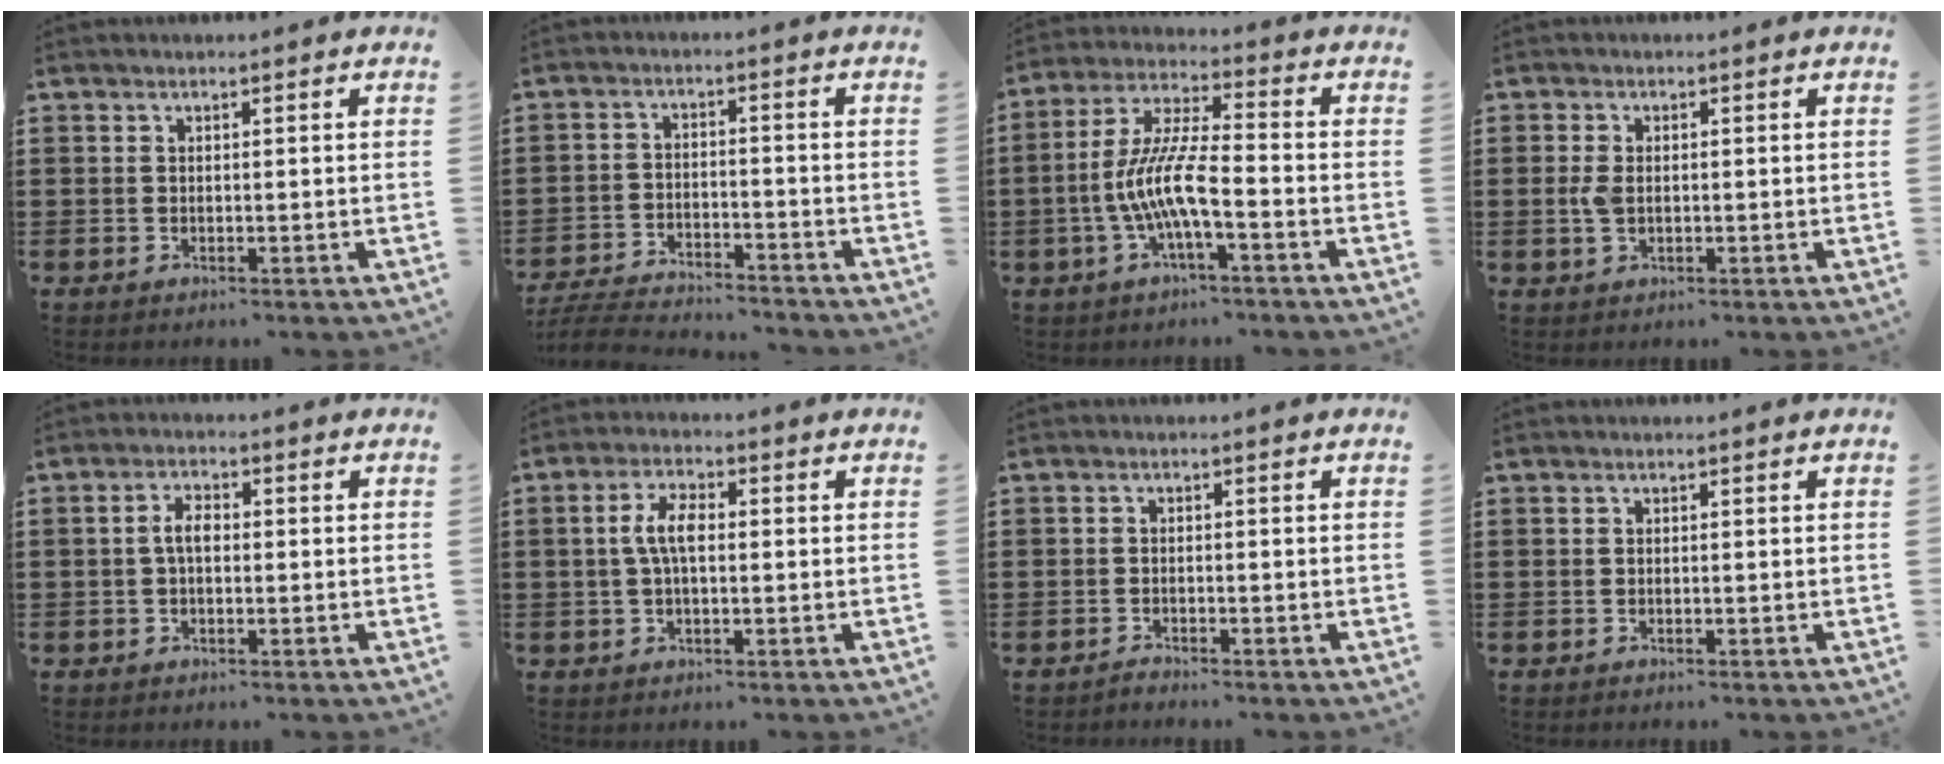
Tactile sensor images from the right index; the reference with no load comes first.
{"total": 5.4, "force": [-5.3, 0.4, 0.9], "torque": [-0.025, 0.003, -0.109]}
{"total": 9.4, "force": [-3.1, 1.9, 8.6], "torque": [-0.193, -0.011, -0.065]}
{"total": 2.9, "force": [0.0, 1.7, 2.3], "torque": [-0.063, 0.001, -0.005]}
{"total": 3.1, "force": [-0.1, 1.5, 2.7], "torque": [-0.060, 0.003, -0.005]}
{"total": 5.2, "force": [0.2, 2.1, 4.7], "torque": [-0.105, 0.003, -0.004]}
{"total": 0.9, "force": [-0.9, 0.1, 0.1], "torque": [-0.004, 0.002, -0.019]}
{"total": 0.0}